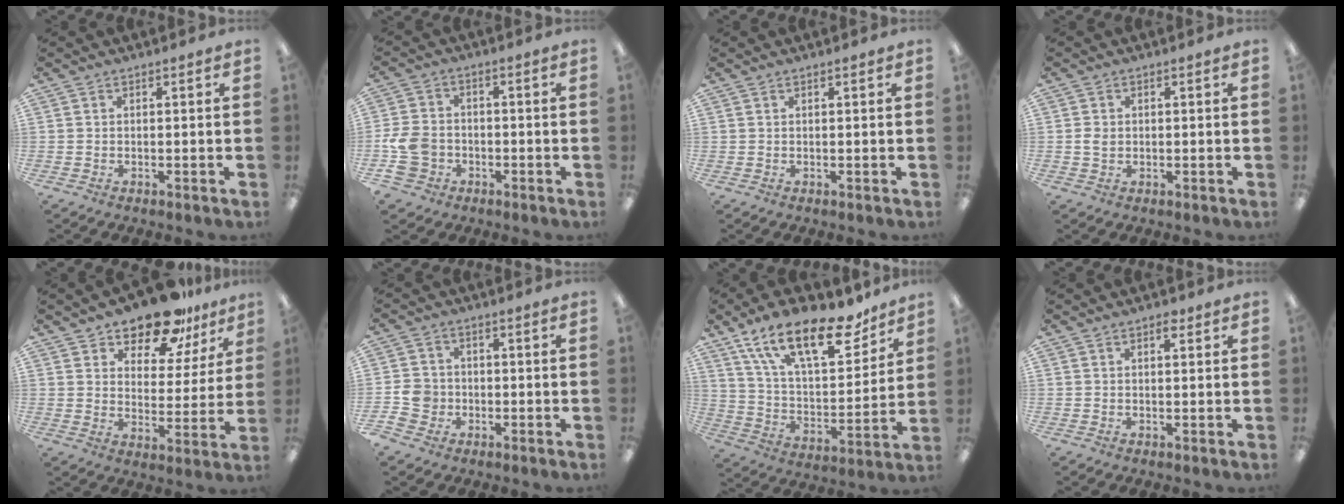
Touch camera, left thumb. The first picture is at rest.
{"total": 9.4, "force": [-3.4, 7.6, 4.4], "torque": [-0.103, 0.031, -0.059]}
{"total": 0.0}
{"total": 1.8, "force": [-0.1, 1.5, 1.1], "torque": [-0.021, 0.003, -0.002]}
{"total": 14.7, "force": [12.1, 6.1, 5.6], "torque": [-0.095, -0.080, 0.217]}
{"total": 6.4, "force": [-1.9, 5.7, 2.1], "torque": [-0.059, 0.015, -0.034]}
{"total": 22.9, "force": [15.4, 9.4, 14.2], "torque": [-0.237, -0.087, 0.266]}
{"total": 2.0, "force": [1.2, 1.0, 1.3], "torque": [-0.003, -0.006, 0.014]}